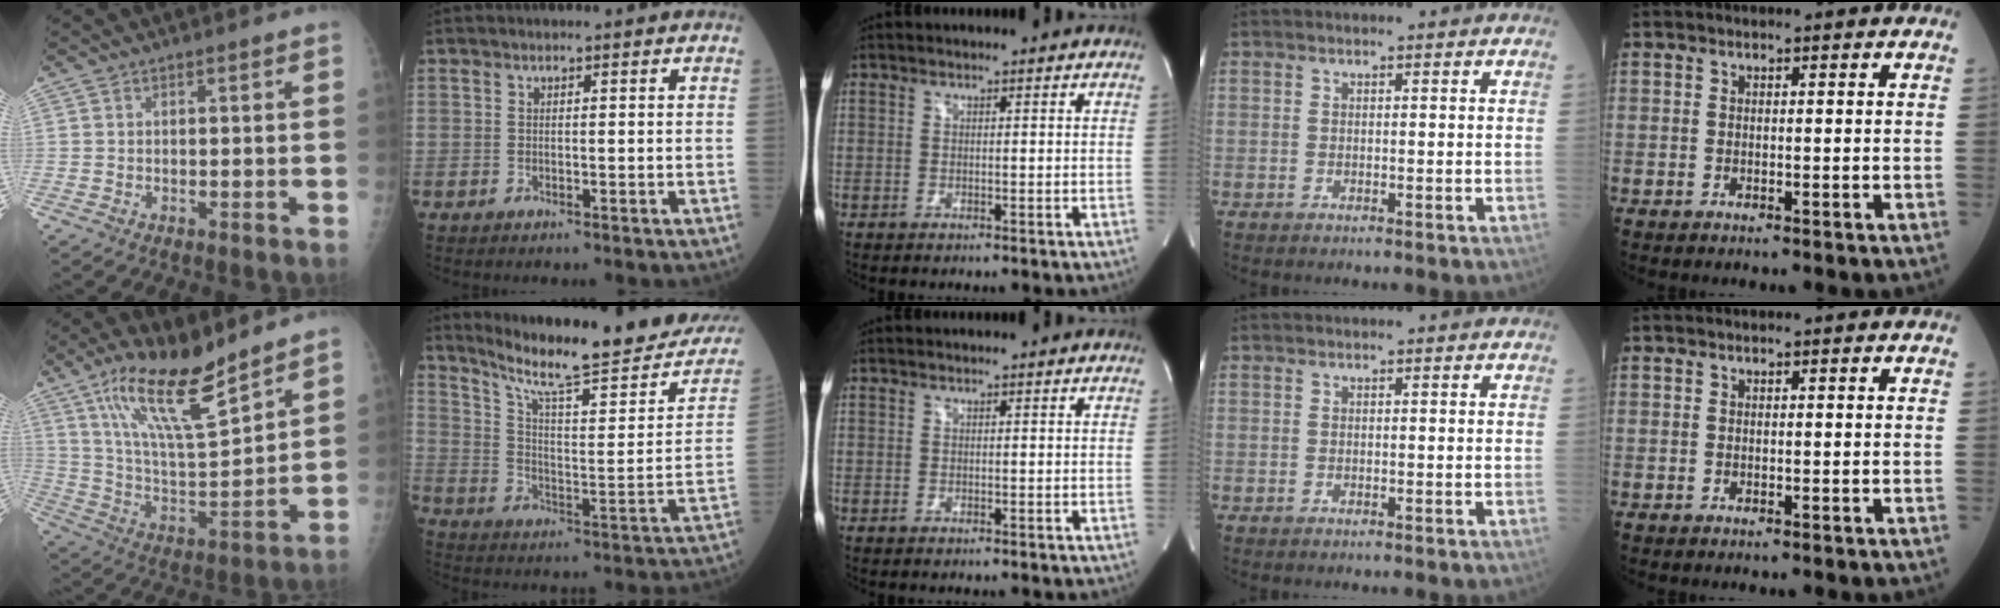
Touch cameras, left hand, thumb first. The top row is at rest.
{"thumb": {"total": 16.8, "force": [12.0, 3.8, 11.2], "torque": [-0.180, -0.070, 0.227]}, "index": {"total": 24.2, "force": [20.5, 3.0, 12.5], "torque": [-0.189, -0.044, 0.281]}}